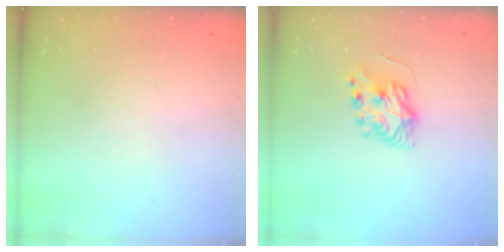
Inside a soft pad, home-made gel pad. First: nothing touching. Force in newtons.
{"total": 7.5, "press": 7.5, "slide": 0.7}